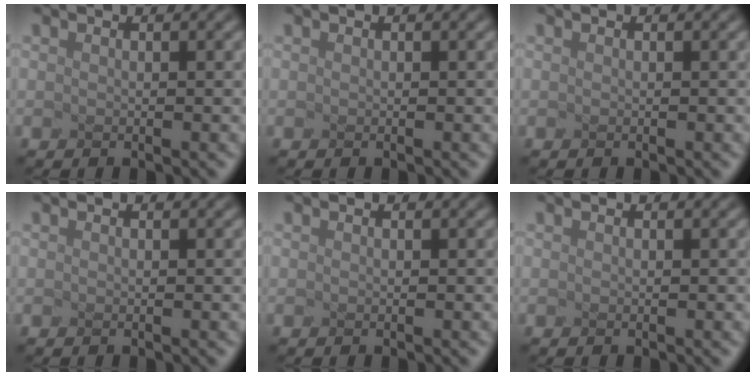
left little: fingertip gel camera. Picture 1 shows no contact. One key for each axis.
{"total": 0.0}
{"total": 0.0}
{"total": 0.0}
{"total": 0.0}
{"total": 0.0}